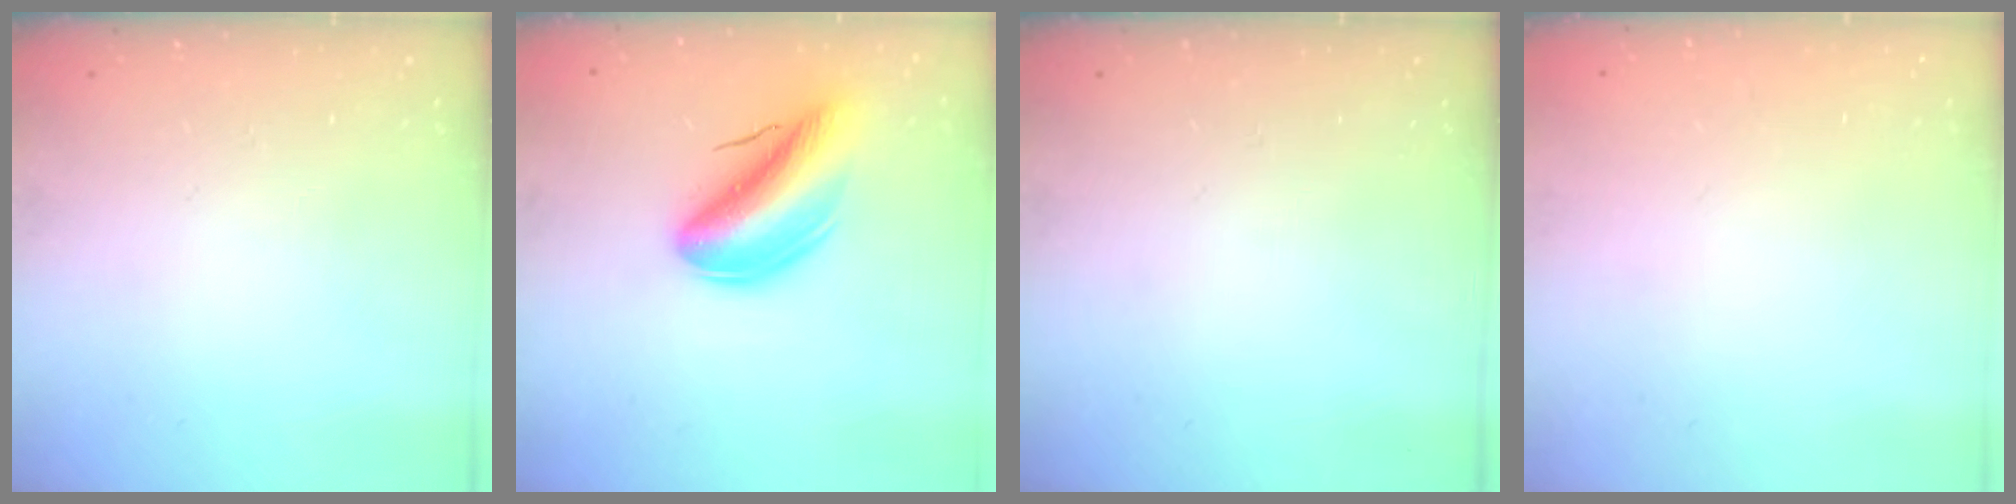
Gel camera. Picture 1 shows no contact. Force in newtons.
{"total": 11.7, "press": 11.3, "slide": 3.2}
{"total": 0.0}
{"total": 2.2, "press": 2.2, "slide": 0.1}